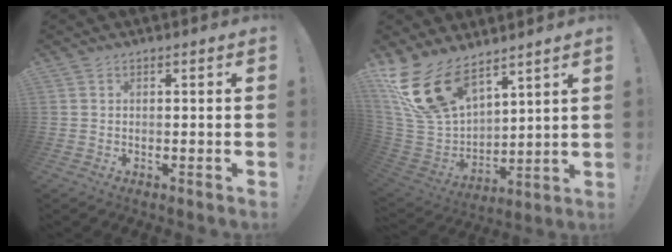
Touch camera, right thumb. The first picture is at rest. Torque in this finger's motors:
{"motor_torque": [2.16, 2.85, 0.60, 0.46, 0.13]}